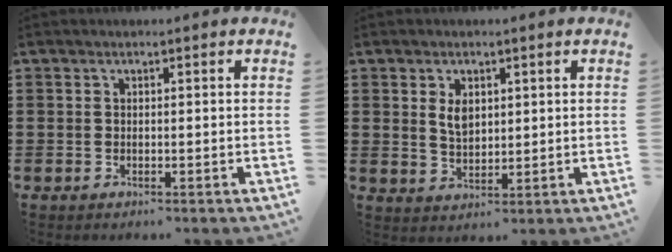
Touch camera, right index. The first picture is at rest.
{"total": 3.4, "force": [1.3, 2.0, 2.5], "torque": [-0.047, 0.003, 0.020]}